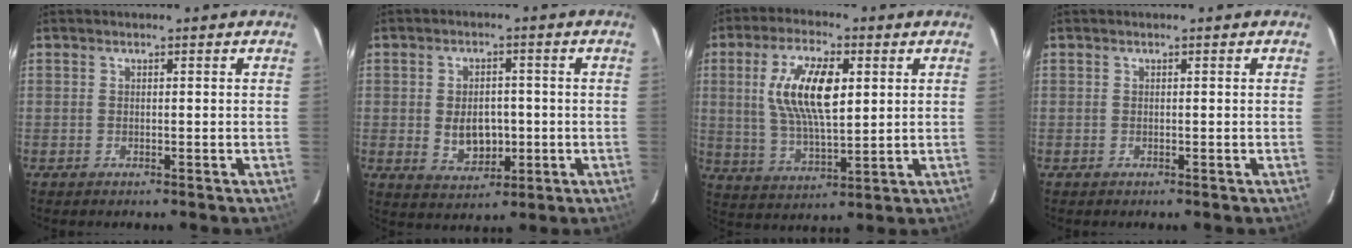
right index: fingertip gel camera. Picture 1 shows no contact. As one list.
[{"total": 7.0, "force": [-0.8, 4.9, 5.0], "torque": [-0.090, -0.003, -0.001]}, {"total": 13.2, "force": [3.1, 5.2, 11.8], "torque": [-0.227, 0.007, 0.063]}, {"total": 0.0}]